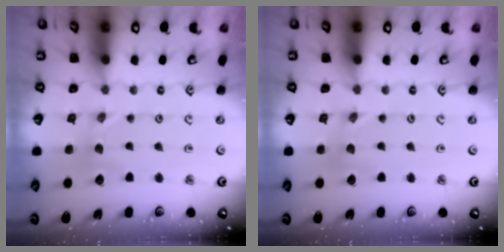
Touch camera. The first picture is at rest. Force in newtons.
{"total": 0.0}